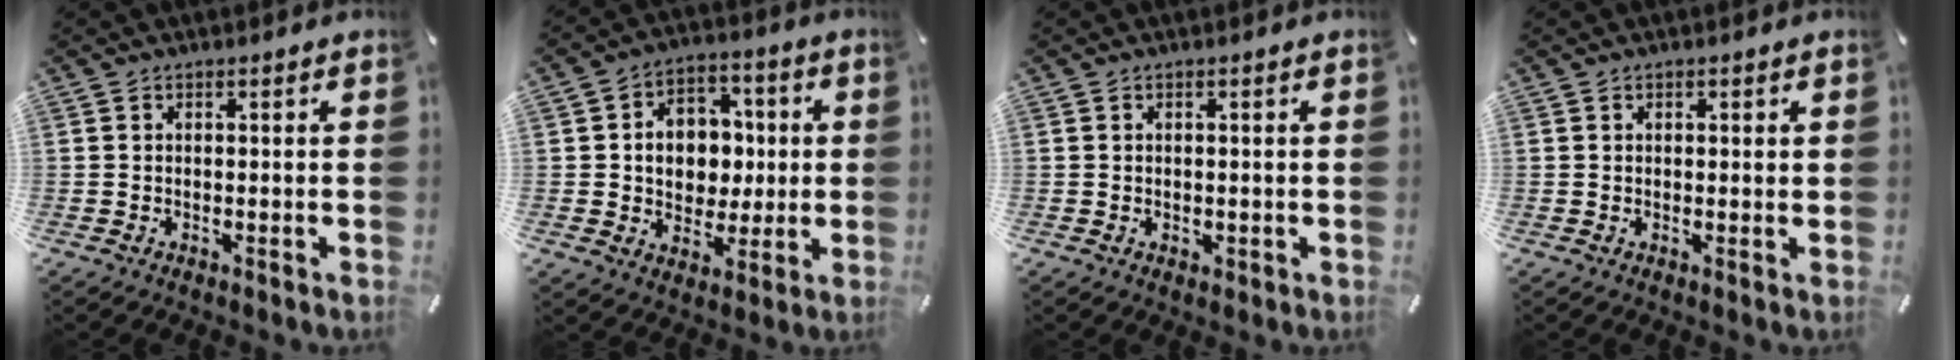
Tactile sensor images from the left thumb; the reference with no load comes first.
{"total": 10.2, "force": [0.0, 9.0, 4.6], "torque": [-0.065, 0.012, 0.006]}
{"total": 0.9, "force": [0.1, 0.8, 0.3], "torque": [-0.007, 0.005, 0.000]}
{"total": 0.8, "force": [0.3, 0.5, 0.4], "torque": [-0.008, 0.003, 0.006]}